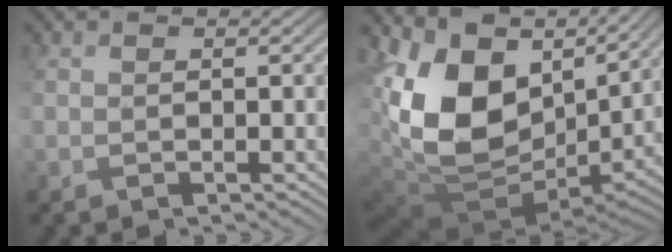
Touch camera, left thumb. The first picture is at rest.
{"total": 16.2, "force": [4.7, 10.6, 11.4], "torque": [-0.256, 0.007, 0.095]}